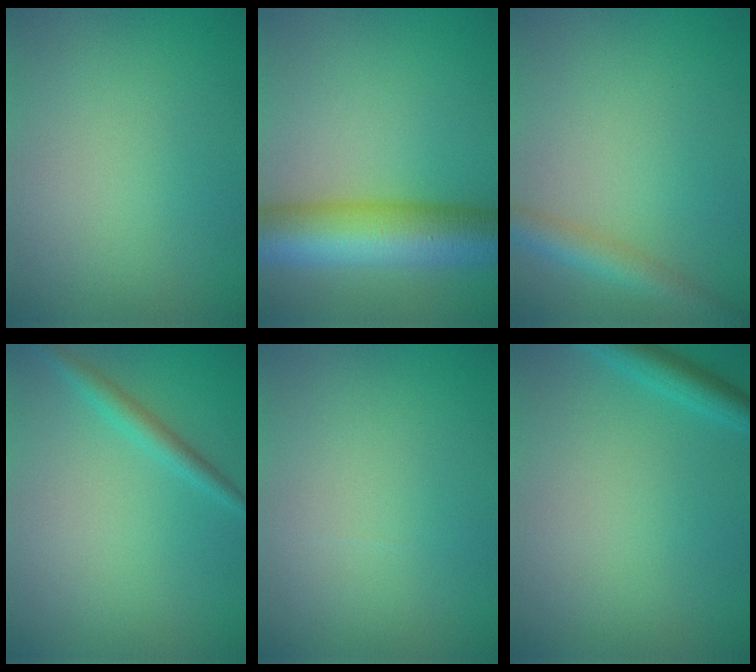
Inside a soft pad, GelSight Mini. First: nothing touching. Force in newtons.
{"total": 10.8, "press": 10.8, "slide": 0.4}
{"total": 3.1, "press": 3.1, "slide": 0.2}
{"total": 1.9, "press": 1.9, "slide": 0.1}
{"total": 0.0}
{"total": 2.5, "press": 2.5, "slide": 0.1}